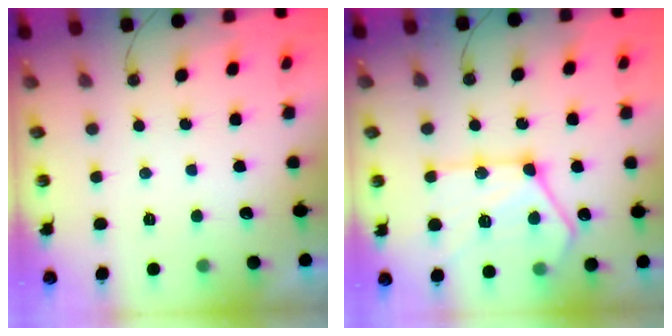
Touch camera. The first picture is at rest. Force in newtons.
{"total": 19.4, "press": 19.3, "slide": 1.7}